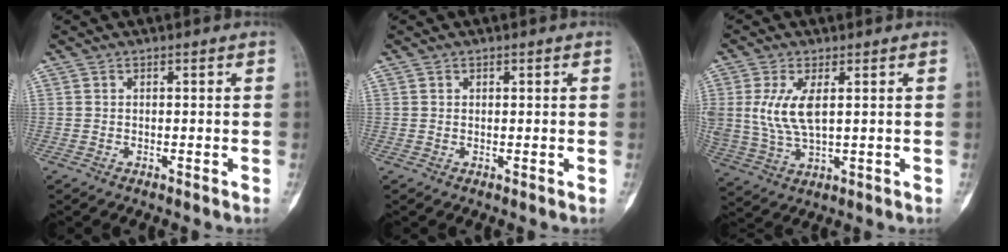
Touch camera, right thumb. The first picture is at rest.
{"total": 0.0}
{"total": 8.7, "force": [1.8, 3.9, 7.6], "torque": [-0.173, -0.009, 0.046]}